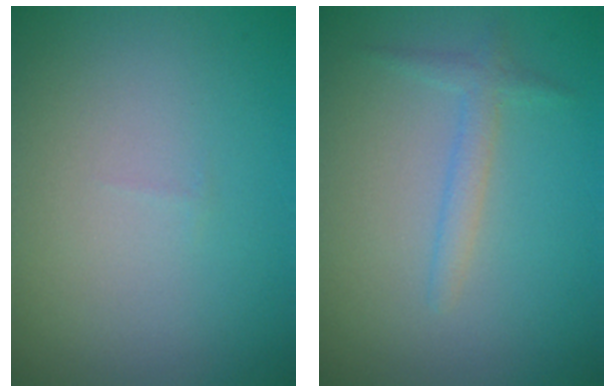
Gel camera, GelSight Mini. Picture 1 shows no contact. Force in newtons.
{"total": 1.6, "press": 1.6, "slide": 0.1}